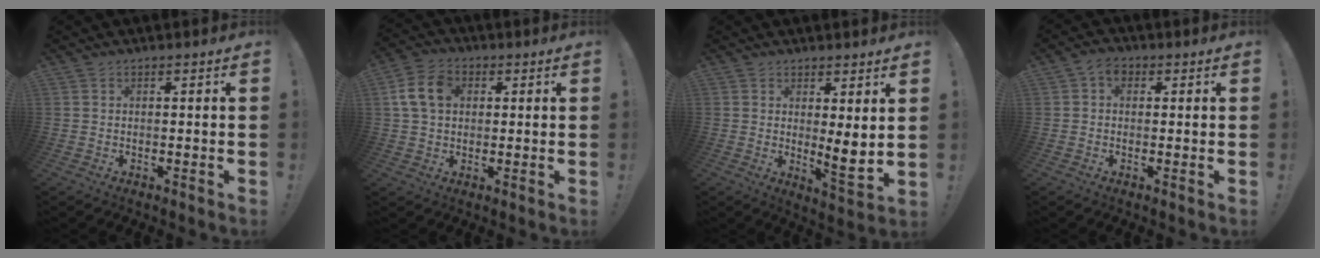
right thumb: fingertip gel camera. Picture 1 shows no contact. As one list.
[{"total": 10.6, "force": [2.4, 7.9, 6.7], "torque": [-0.113, 0.014, 0.049]}, {"total": 6.3, "force": [1.9, 1.0, 5.9], "torque": [-0.061, -0.040, 0.033]}, {"total": 3.7, "force": [0.5, 2.8, 2.4], "torque": [-0.040, 0.003, 0.010]}]